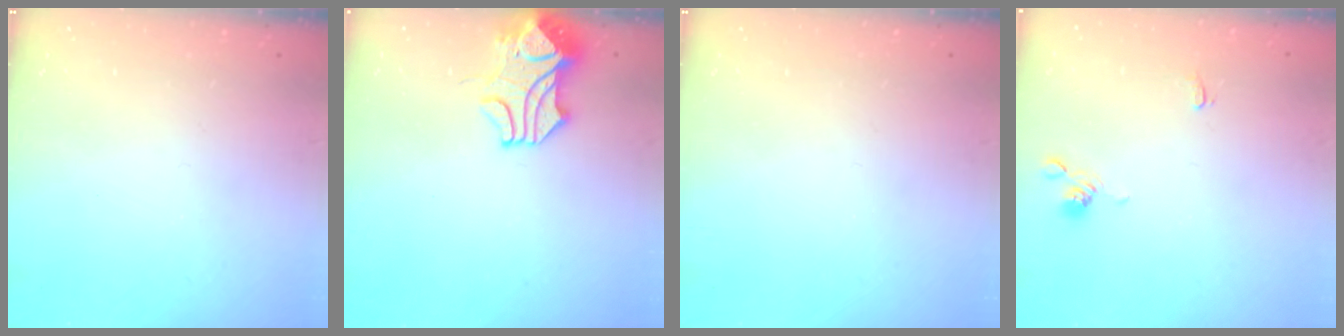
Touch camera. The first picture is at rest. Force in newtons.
{"total": 2.5, "press": 2.2, "slide": 1.1}
{"total": 0.0}
{"total": 1.1, "press": 1.0, "slide": 0.4}